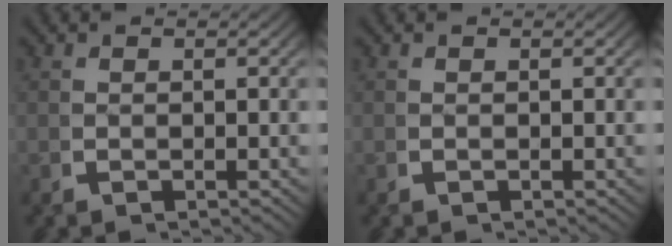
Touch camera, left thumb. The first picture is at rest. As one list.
[{"total": 0.0}]